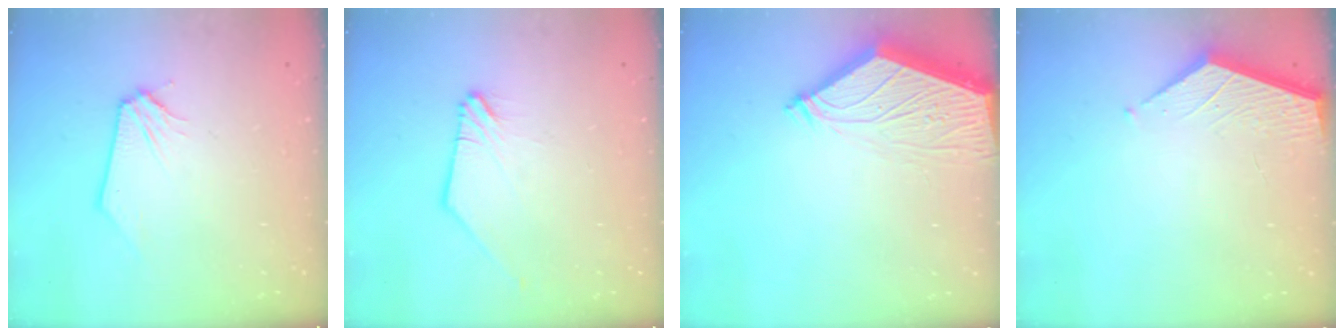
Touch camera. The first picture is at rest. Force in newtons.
{"total": 1.2, "press": 1.2, "slide": 0.2}
{"total": 6.2, "press": 6.1, "slide": 0.9}
{"total": 1.9, "press": 1.9, "slide": 0.2}